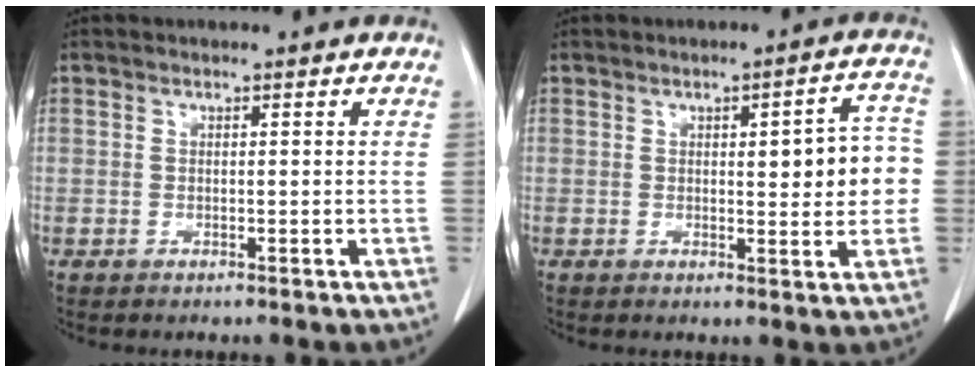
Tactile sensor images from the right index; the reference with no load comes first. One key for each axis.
{"total": 7.6, "fx": 0.4, "fy": 2.1, "fz": 7.3, "tx": -0.087, "ty": 0.015, "tz": 0.005}